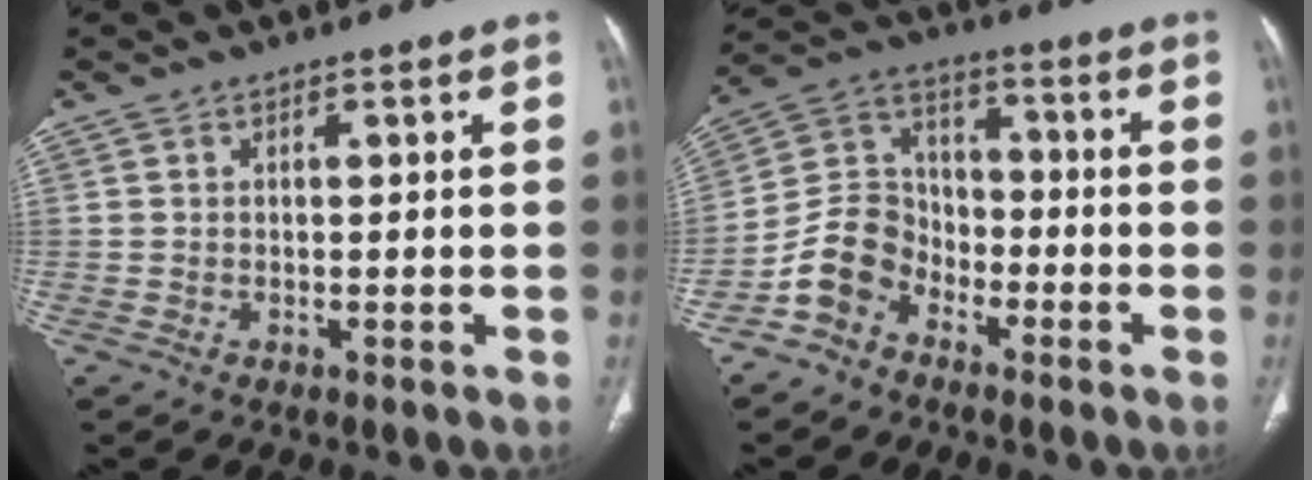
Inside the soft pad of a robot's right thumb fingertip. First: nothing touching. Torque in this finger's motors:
{"motor_torque": [0.01, 0.14, 0.48, -0.29, 0.06]}